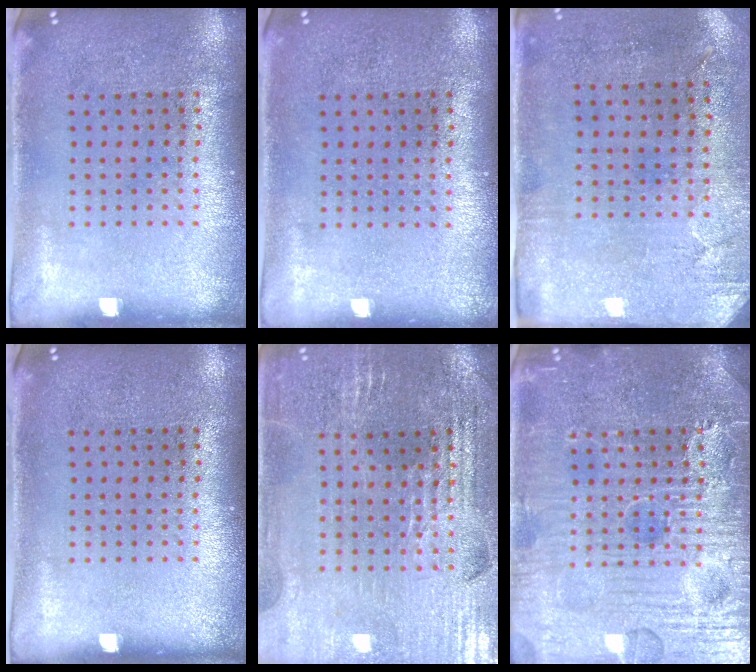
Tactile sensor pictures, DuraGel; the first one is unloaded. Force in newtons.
{"total": 0.0}
{"total": 2.8, "press": 2.3, "slide": 1.7}
{"total": 0.0}
{"total": 2.8, "press": 2.8, "slide": 0.5}
{"total": 7.7, "press": 7.6, "slide": 0.8}